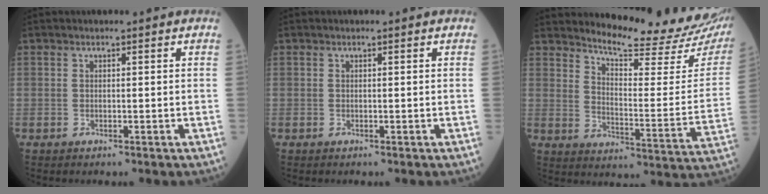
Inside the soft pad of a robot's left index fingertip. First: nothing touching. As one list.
[{"total": 0.0}, {"total": 19.9, "force": [18.2, 1.9, 7.8], "torque": [-0.114, -0.095, 0.227]}]